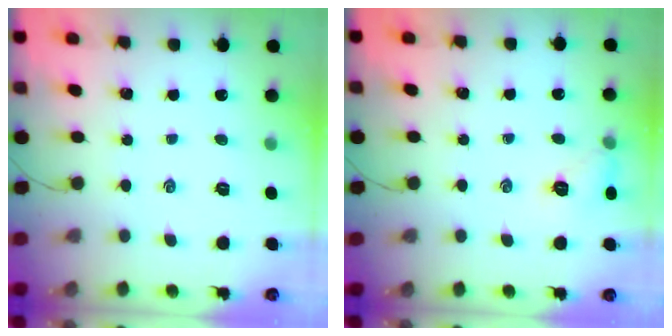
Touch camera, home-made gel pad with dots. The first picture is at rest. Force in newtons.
{"total": 7.8, "press": 7.7, "slide": 1.1}